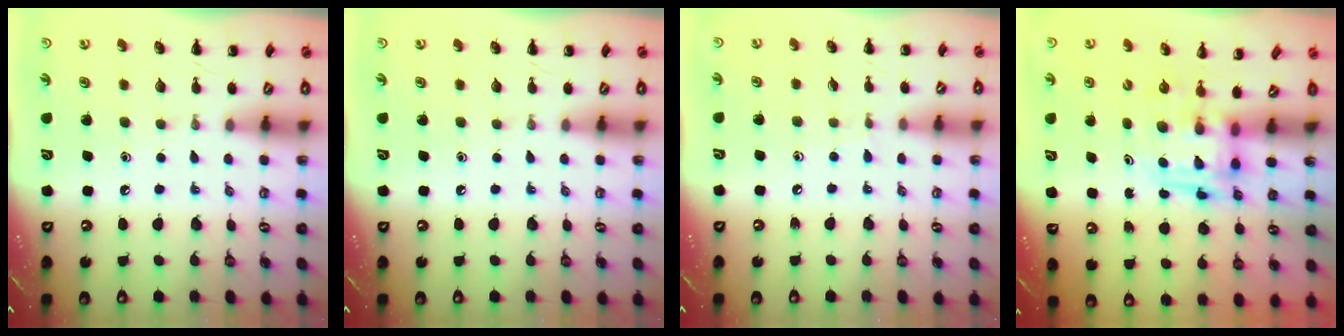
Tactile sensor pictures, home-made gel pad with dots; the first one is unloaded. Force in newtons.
{"total": 0.0}
{"total": 2.9, "press": 2.6, "slide": 1.2}
{"total": 3.9, "press": 3.8, "slide": 0.7}